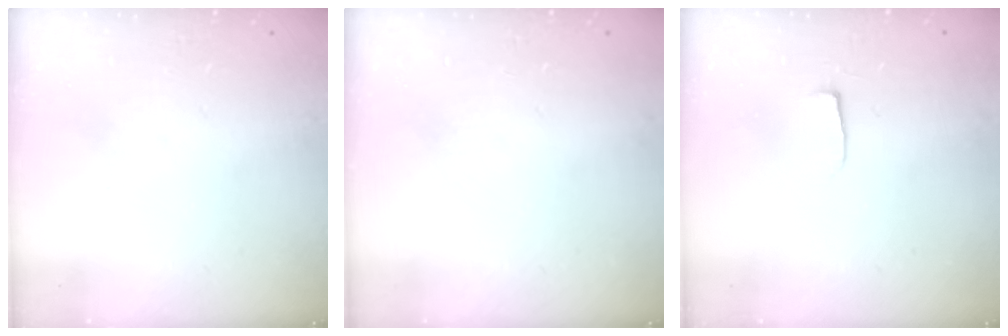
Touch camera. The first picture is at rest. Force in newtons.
{"total": 0.0}
{"total": 3.8, "press": 3.8, "slide": 0.5}